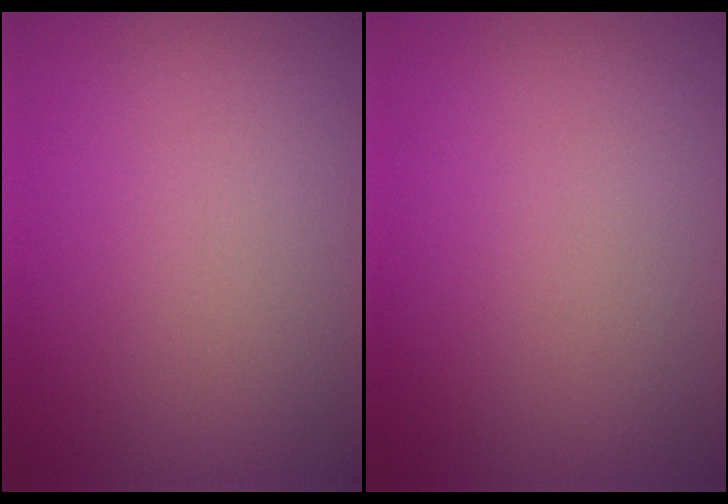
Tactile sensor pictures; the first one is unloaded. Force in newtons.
{"total": 0.0}